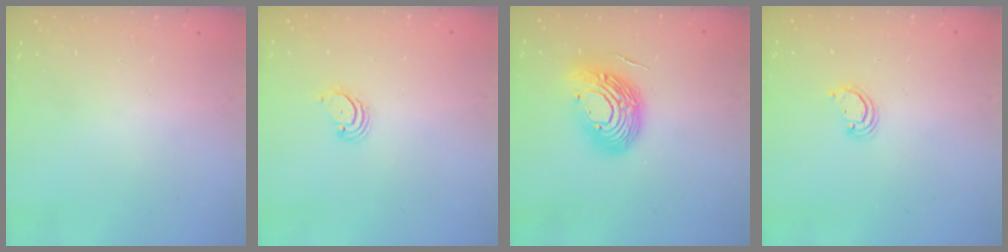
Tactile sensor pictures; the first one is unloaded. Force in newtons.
{"total": 2.7, "press": 2.7, "slide": 0.3}
{"total": 15.7, "press": 15.7, "slide": 1.1}
{"total": 2.0, "press": 2.0, "slide": 0.2}